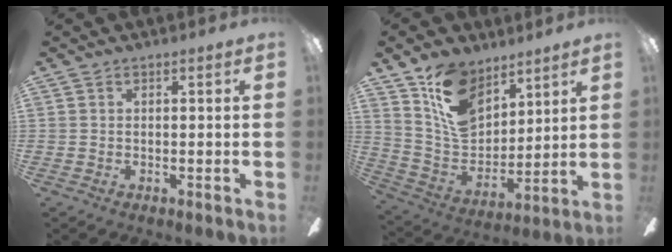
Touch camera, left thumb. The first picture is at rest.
{"total": 14.8, "force": [9.7, 8.9, 6.6], "torque": [-0.133, -0.047, 0.191]}